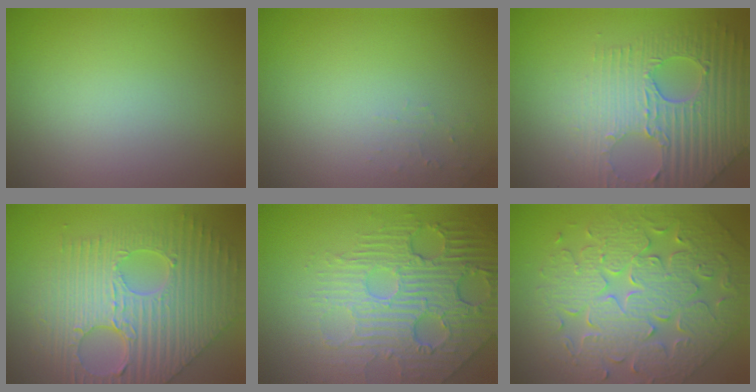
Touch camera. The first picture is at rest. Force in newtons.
{"total": 0.9, "press": 0.9, "slide": 0.2}
{"total": 7.4, "press": 5.4, "slide": 5.1}
{"total": 9.6, "press": 6.9, "slide": 6.7}
{"total": 7.3, "press": 5.4, "slide": 4.9}
{"total": 8.1, "press": 6.8, "slide": 4.4}